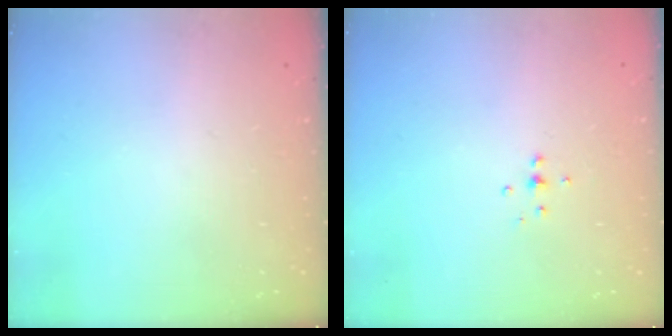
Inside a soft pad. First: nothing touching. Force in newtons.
{"total": 4.3, "press": 4.2, "slide": 0.7}